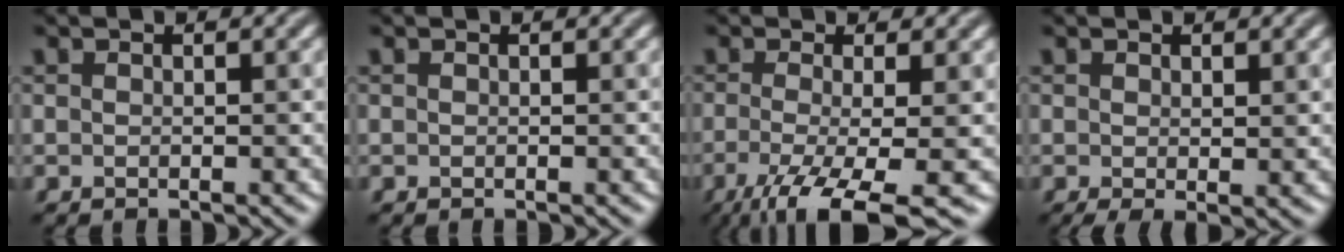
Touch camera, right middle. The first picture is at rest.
{"total": 0.0}
{"total": 8.4, "force": [-3.8, 2.3, 7.1], "torque": [-0.115, -0.019, -0.067]}
{"total": 1.7, "force": [0.0, 0.5, 1.6], "torque": [-0.027, -0.006, 0.002]}